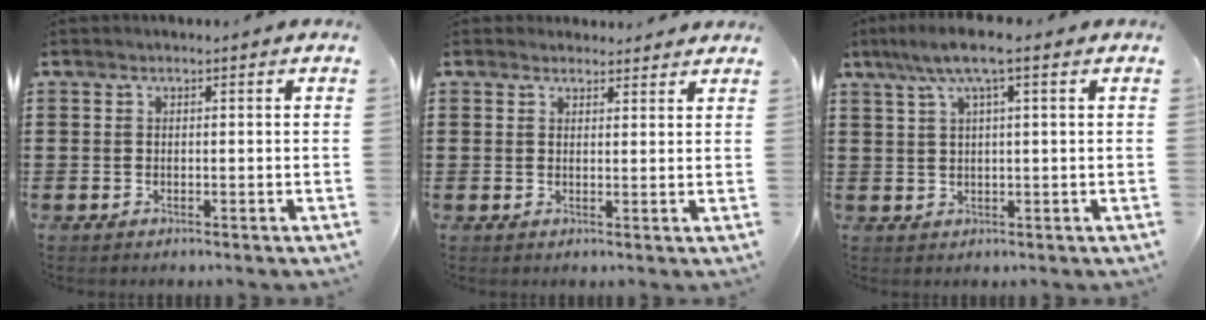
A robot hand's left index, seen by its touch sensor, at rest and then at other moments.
{"total": 2.1, "force": [2.0, 0.7, 0.1], "torque": [0.001, -0.001, 0.038]}
{"total": 5.2, "force": [2.1, 0.7, 4.7], "torque": [-0.098, 0.007, 0.034]}